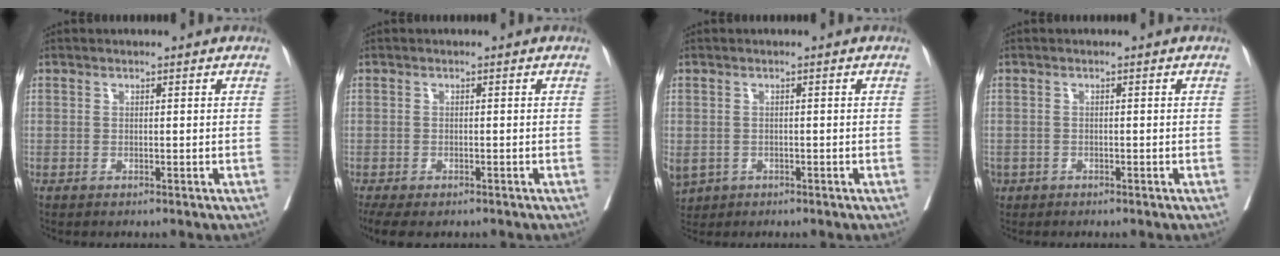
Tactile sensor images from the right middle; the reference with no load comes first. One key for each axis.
{"total": 7.0, "fx": -5.1, "fy": 3.2, "fz": 3.5, "tx": -0.064, "ty": -0.011, "tz": -0.076}
{"total": 6.7, "fx": -2.9, "fy": 5.4, "fz": 2.7, "tx": -0.081, "ty": -0.004, "tz": -0.038}
{"total": 1.3, "fx": -0.8, "fy": 1.0, "fz": 0.1, "tx": -0.006, "ty": 0.002, "tz": -0.012}